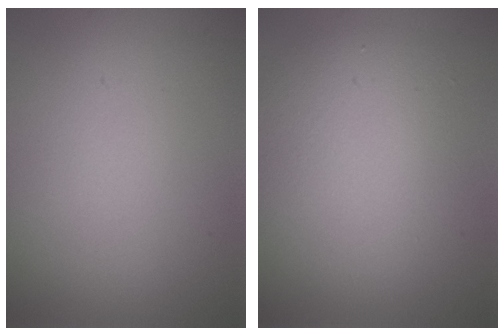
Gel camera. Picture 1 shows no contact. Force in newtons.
{"total": 5.3, "press": 5.3, "slide": 0.4}